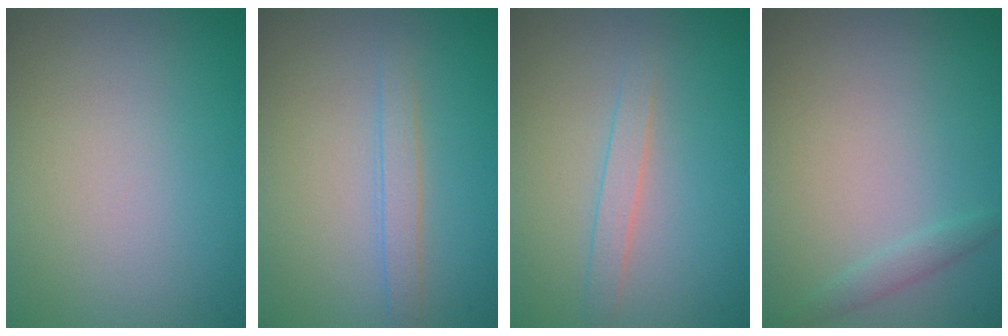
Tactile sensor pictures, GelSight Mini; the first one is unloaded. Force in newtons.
{"total": 1.8, "press": 1.8, "slide": 0.0}
{"total": 1.5, "press": 1.5, "slide": 0.1}
{"total": 1.0, "press": 1.0, "slide": 0.1}